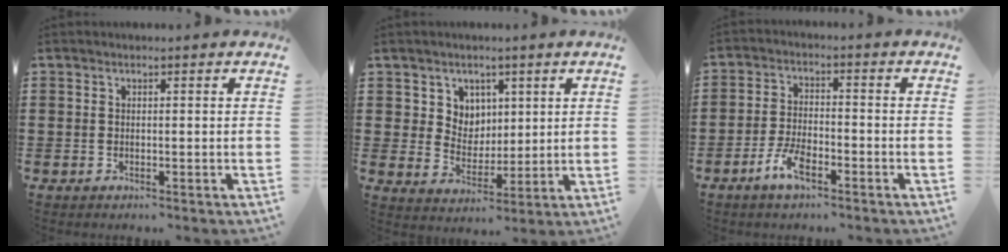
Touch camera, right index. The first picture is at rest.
{"total": 5.2, "force": [2.8, 4.4, 0.0], "torque": [-0.028, 0.005, 0.053]}
{"total": 5.2, "force": [-3.2, 1.9, 3.7], "torque": [-0.087, 0.004, -0.066]}